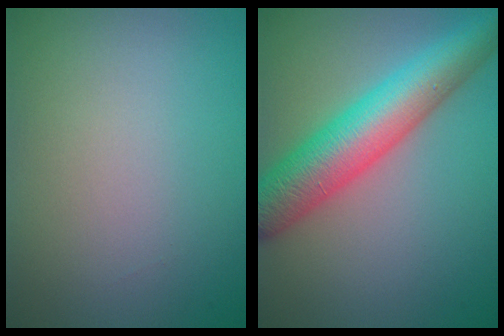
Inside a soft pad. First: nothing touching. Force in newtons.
{"total": 8.0, "press": 8.0, "slide": 0.4}